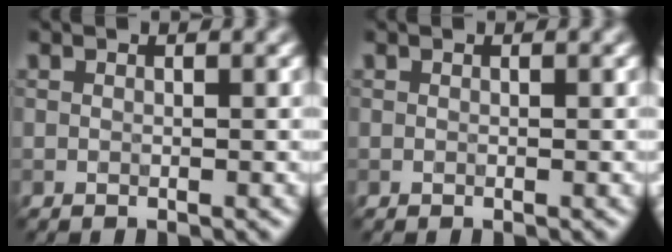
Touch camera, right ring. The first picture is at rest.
{"total": 0.0}